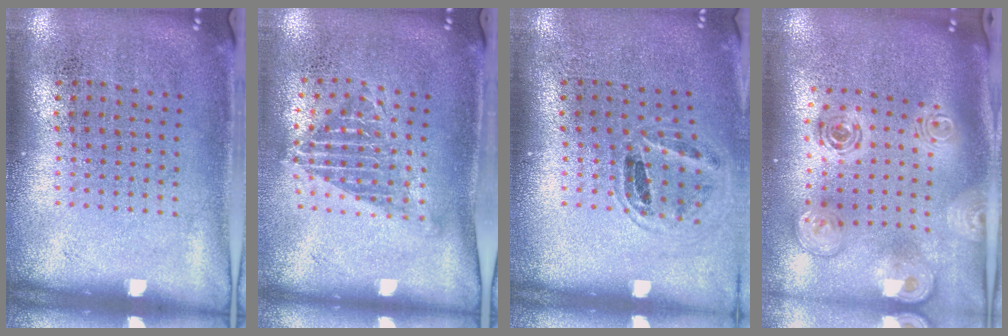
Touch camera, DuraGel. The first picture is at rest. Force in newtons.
{"total": 1.3, "press": 1.0, "slide": 0.9}
{"total": 0.9, "press": 0.9, "slide": 0.3}
{"total": 2.3, "press": 1.8, "slide": 1.4}